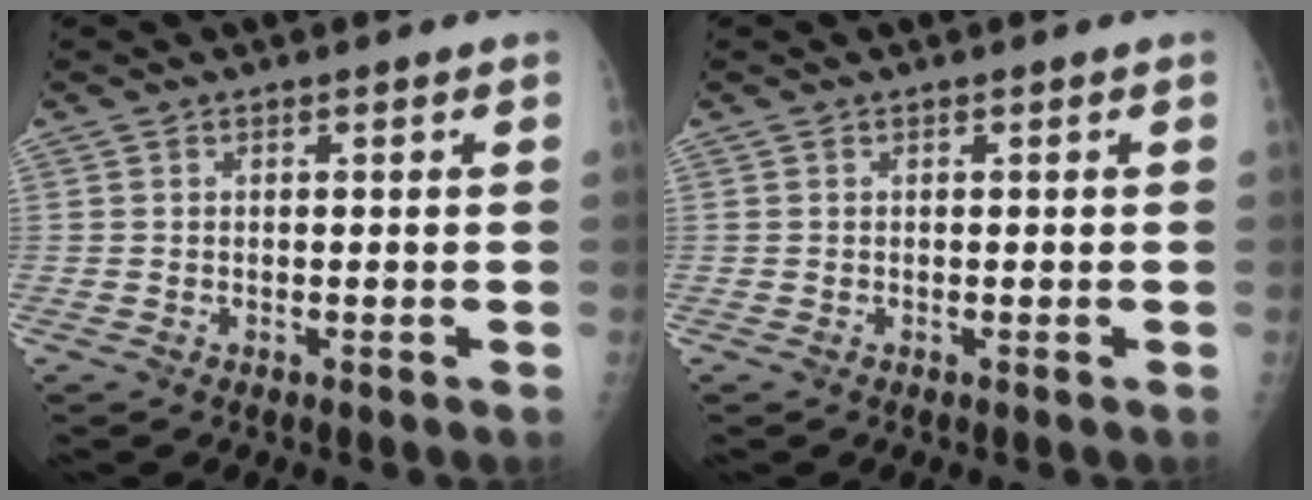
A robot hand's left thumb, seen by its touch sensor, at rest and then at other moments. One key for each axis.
{"total": 0.0}